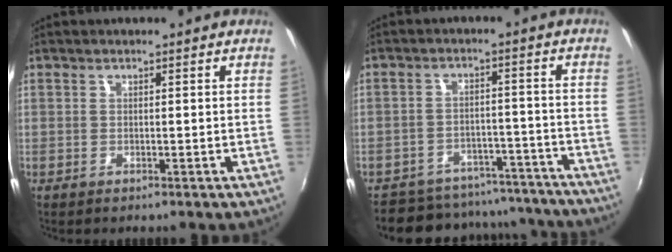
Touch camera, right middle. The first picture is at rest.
{"total": 17.8, "force": [-16.0, 6.6, 4.2], "torque": [-0.092, 0.034, -0.198]}